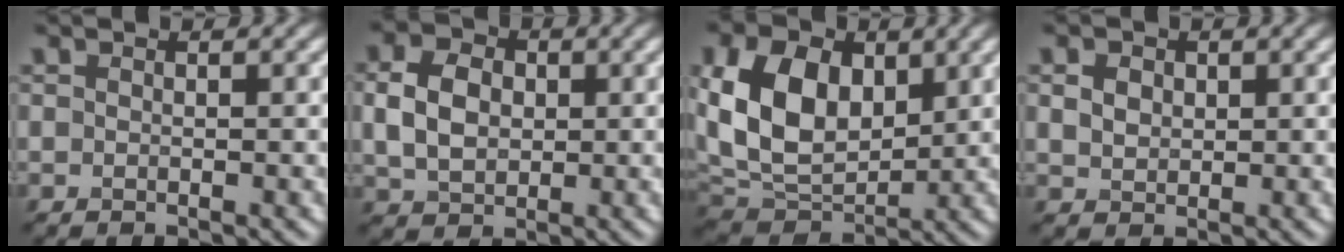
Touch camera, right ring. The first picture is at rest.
{"total": 4.9, "force": [0.4, 3.7, 3.1], "torque": [-0.072, 0.004, 0.004]}
{"total": 10.3, "force": [2.1, 7.0, 7.3], "torque": [-0.164, 0.001, 0.034]}
{"total": 2.2, "force": [0.7, 1.7, 1.2], "torque": [-0.025, 0.003, 0.011]}